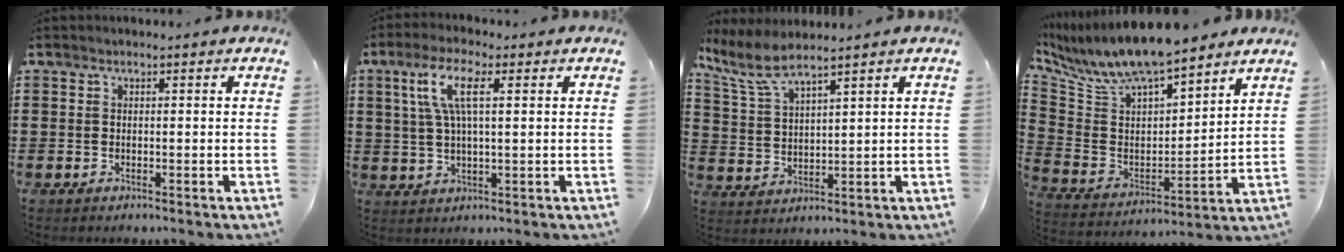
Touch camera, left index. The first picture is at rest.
{"total": 7.5, "force": [2.5, 2.2, 6.7], "torque": [-0.153, 0.005, 0.037]}
{"total": 5.9, "force": [4.9, 0.8, 3.3], "torque": [-0.081, -0.017, 0.087]}
{"total": 8.1, "force": [7.6, 1.3, 2.5], "torque": [-0.088, -0.052, 0.130]}